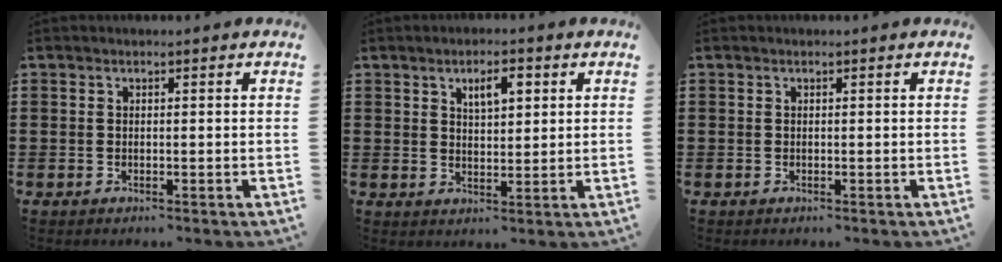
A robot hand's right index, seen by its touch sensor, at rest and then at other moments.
{"total": 3.9, "force": [1.7, 1.6, 3.1], "torque": [-0.049, 0.001, 0.025]}
{"total": 0.0}